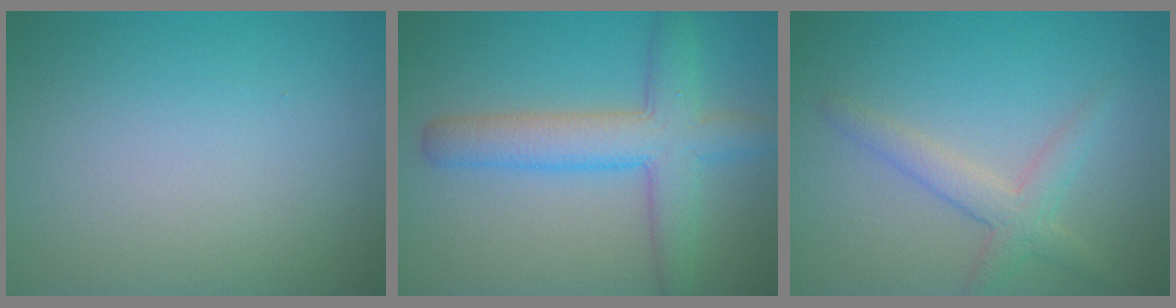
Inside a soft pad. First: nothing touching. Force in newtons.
{"total": 5.6, "press": 5.6, "slide": 0.1}
{"total": 2.8, "press": 2.8, "slide": 0.2}